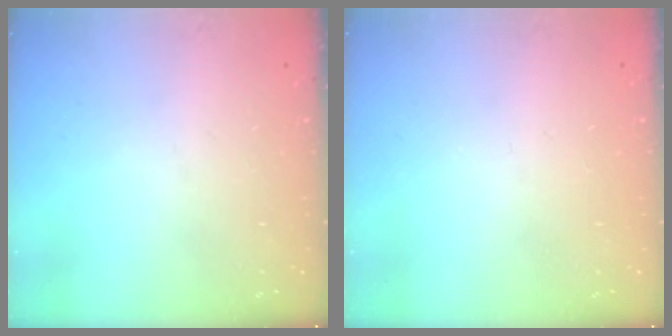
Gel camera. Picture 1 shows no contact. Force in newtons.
{"total": 1.6, "press": 1.5, "slide": 0.5}